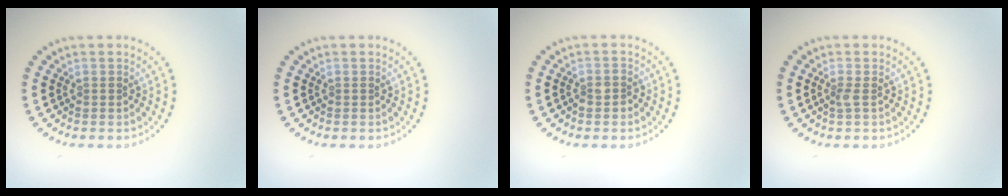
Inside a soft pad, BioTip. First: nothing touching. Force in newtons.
{"total": 0.0}
{"total": 1.5, "press": 1.3, "slide": 0.7}
{"total": 0.7, "press": 0.5, "slide": 0.5}